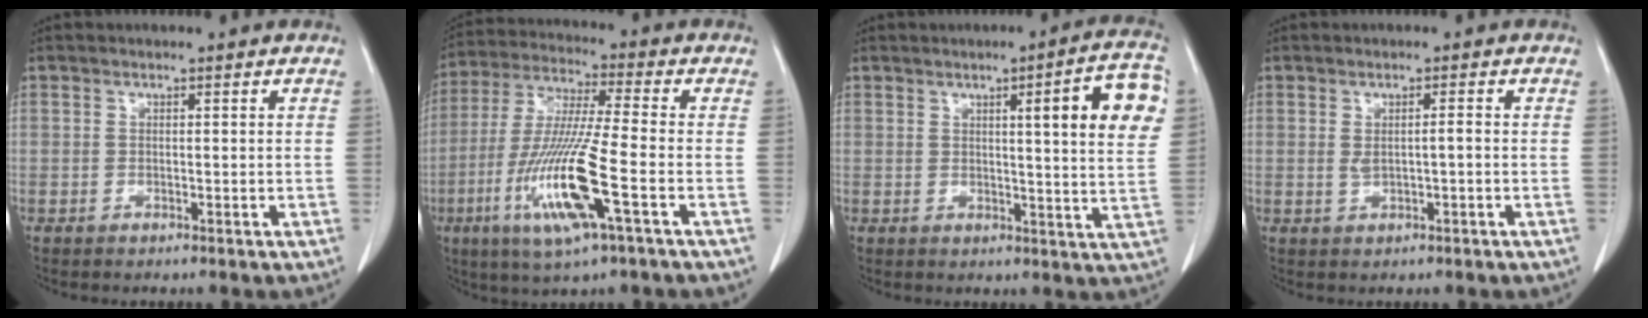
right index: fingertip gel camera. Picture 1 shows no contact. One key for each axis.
{"total": 14.9, "fx": -5.0, "fy": 0.3, "fz": 14.0, "tx": -0.293, "ty": -0.021, "tz": -0.098}
{"total": 11.0, "fx": 3.4, "fy": 0.5, "fz": 10.5, "tx": -0.127, "ty": 0.004, "tz": 0.035}
{"total": 2.1, "fx": 0.0, "fy": 0.4, "fz": 2.1, "tx": -0.039, "ty": 0.002, "tz": 0.005}